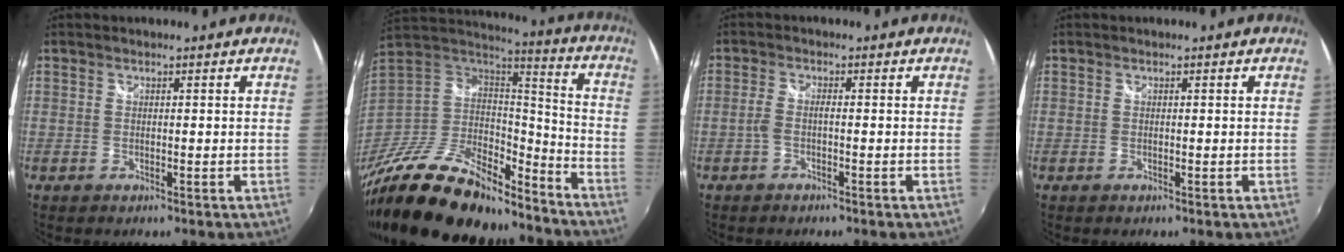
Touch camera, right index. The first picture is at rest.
{"total": 27.2, "force": [-19.7, 11.3, 15.0], "torque": [-0.306, -0.012, -0.321]}
{"total": 2.0, "force": [-1.0, 0.3, 1.7], "torque": [-0.038, 0.002, -0.021]}
{"total": 0.0}